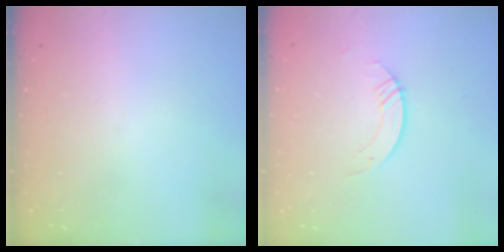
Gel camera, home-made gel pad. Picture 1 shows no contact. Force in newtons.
{"total": 3.1, "press": 3.1, "slide": 0.2}